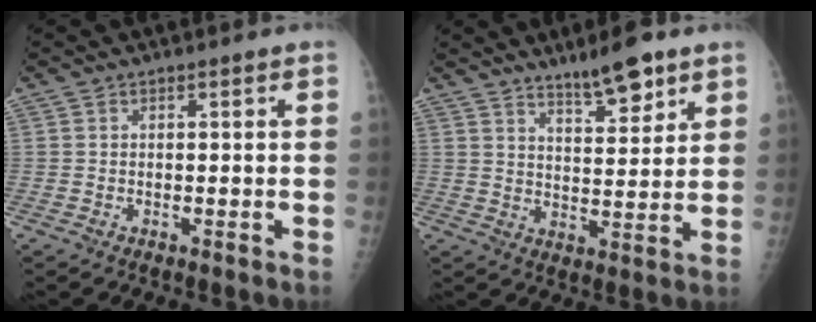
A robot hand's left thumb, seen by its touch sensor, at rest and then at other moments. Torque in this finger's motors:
{"motor_torque": [0.16, 0.25, -0.29, -0.28, 0.08]}